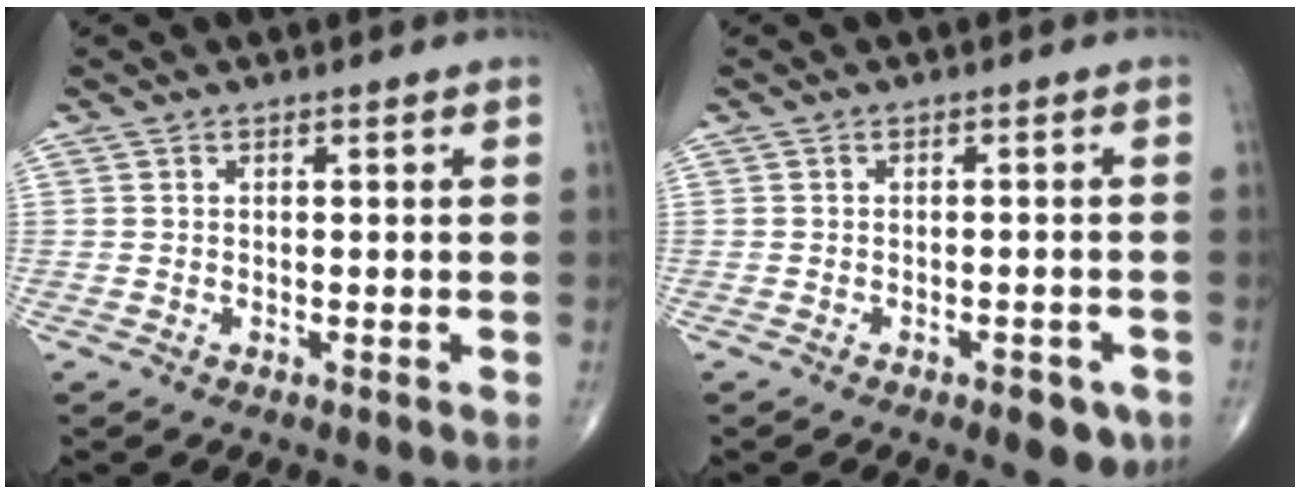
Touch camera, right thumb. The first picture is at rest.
{"total": 4.2, "force": [-2.3, 1.9, 3.0], "torque": [-0.026, 0.007, -0.024]}